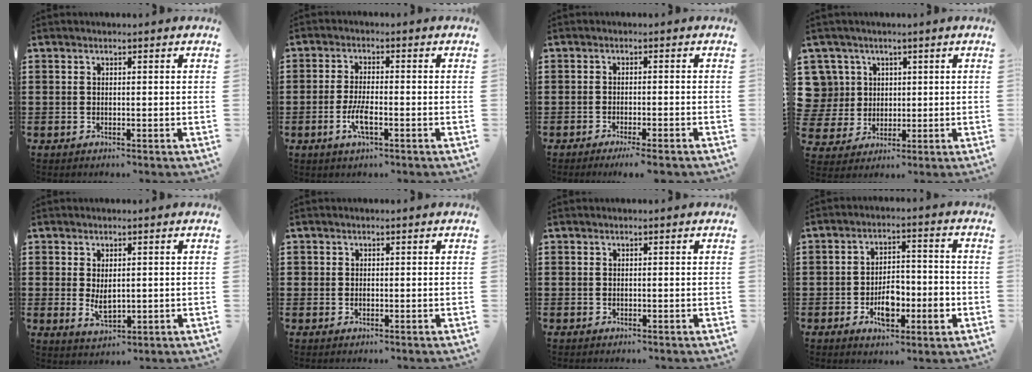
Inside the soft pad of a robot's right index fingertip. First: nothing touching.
{"total": 4.2, "force": [-1.6, 0.9, 3.8], "torque": [-0.085, -0.007, -0.033]}
{"total": 2.0, "force": [-1.7, -0.2, 1.1], "torque": [-0.018, 0.000, -0.031]}
{"total": 7.0, "force": [1.9, 6.6, 1.1], "torque": [-0.073, 0.009, 0.039]}
{"total": 3.1, "force": [0.2, 1.7, 2.6], "torque": [-0.052, 0.003, 0.006]}
{"total": 0.8, "force": [0.0, 0.8, 0.1], "torque": [-0.004, 0.003, -0.001]}
{"total": 0.0}
{"total": 6.9, "force": [-2.4, 3.1, 5.7], "torque": [-0.093, -0.003, -0.045]}